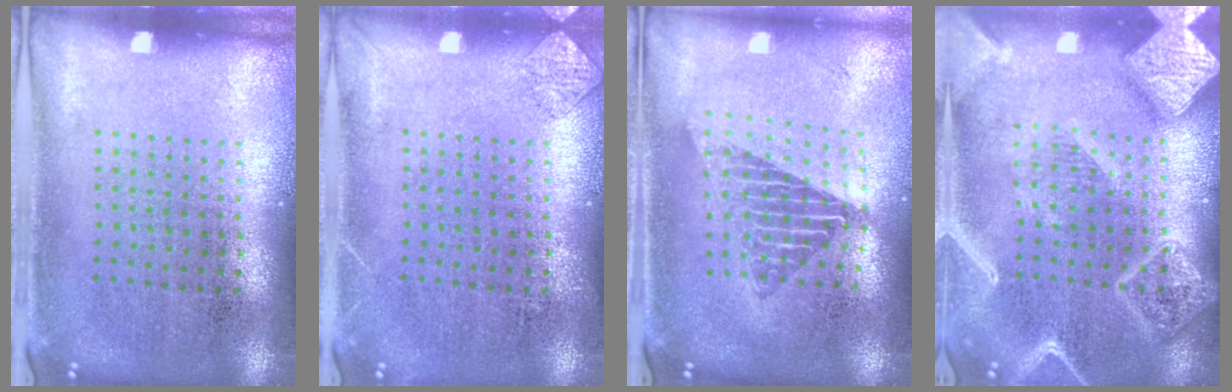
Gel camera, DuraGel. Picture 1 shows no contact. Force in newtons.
{"total": 0.8, "press": 0.8, "slide": 0.1}
{"total": 1.7, "press": 1.3, "slide": 1.1}
{"total": 3.6, "press": 3.6, "slide": 0.5}